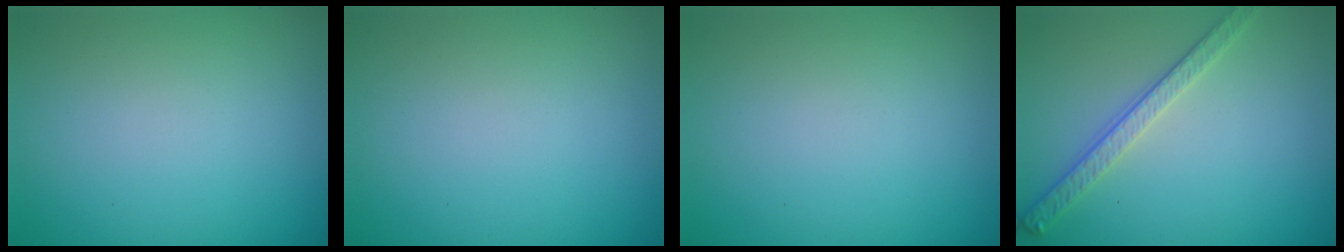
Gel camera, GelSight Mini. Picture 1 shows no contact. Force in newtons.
{"total": 0.0}
{"total": 0.0}
{"total": 2.8, "press": 2.6, "slide": 1.0}